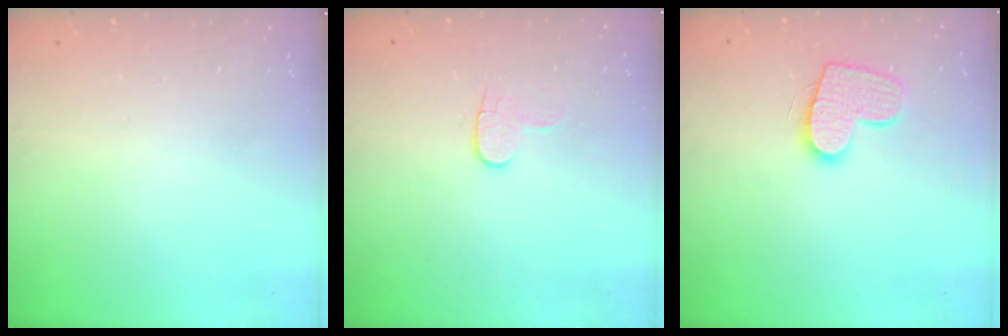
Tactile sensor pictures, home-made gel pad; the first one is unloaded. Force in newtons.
{"total": 6.2, "press": 6.2, "slide": 0.5}
{"total": 11.1, "press": 11.1, "slide": 0.6}